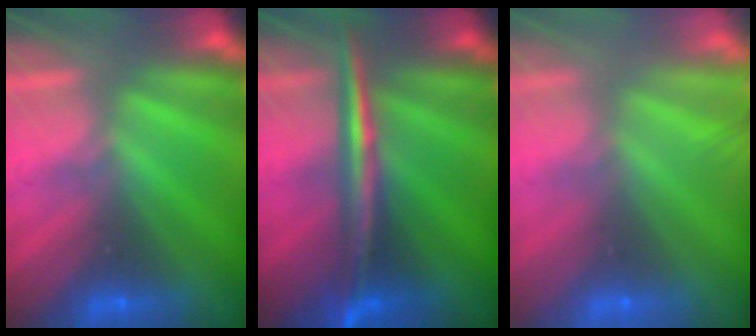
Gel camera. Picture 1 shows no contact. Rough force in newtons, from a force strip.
{"total": 2.9}
{"total": 7.8}